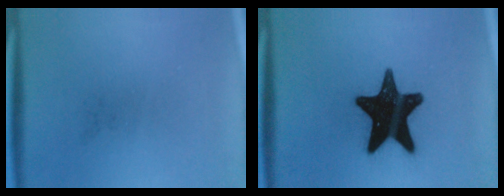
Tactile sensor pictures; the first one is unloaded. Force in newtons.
{"total": 18.9}